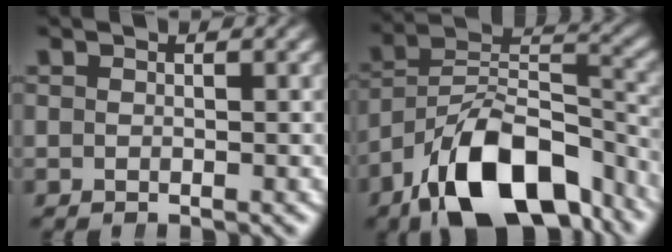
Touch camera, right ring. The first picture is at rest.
{"total": 13.7, "force": [-6.3, 8.0, 9.1], "torque": [-0.141, -0.027, -0.093]}